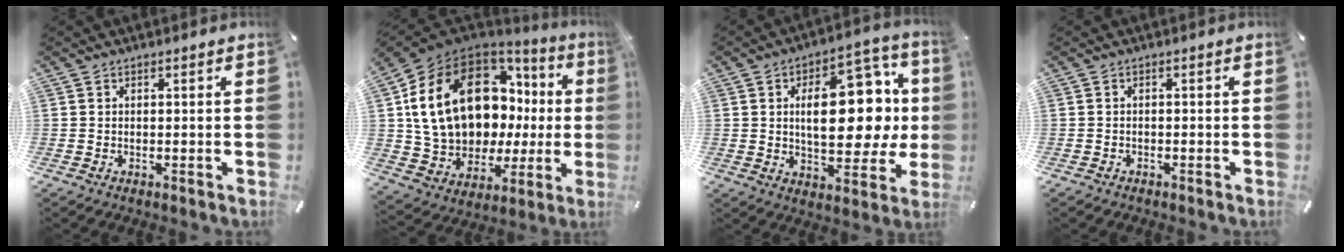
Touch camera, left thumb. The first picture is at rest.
{"total": 21.5, "force": [6.3, 14.7, 14.3], "torque": [-0.275, -0.041, 0.139]}
{"total": 22.4, "force": [3.9, 11.9, 18.6], "torque": [-0.250, -0.020, 0.062]}
{"total": 0.9, "force": [-0.7, 0.4, 0.3], "torque": [-0.007, 0.001, -0.016]}